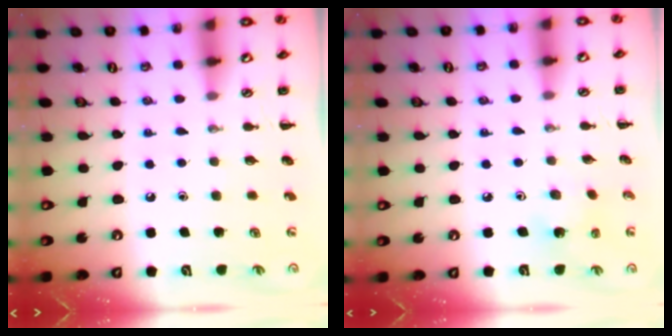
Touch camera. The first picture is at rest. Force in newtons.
{"total": 2.6, "press": 2.5, "slide": 0.8}